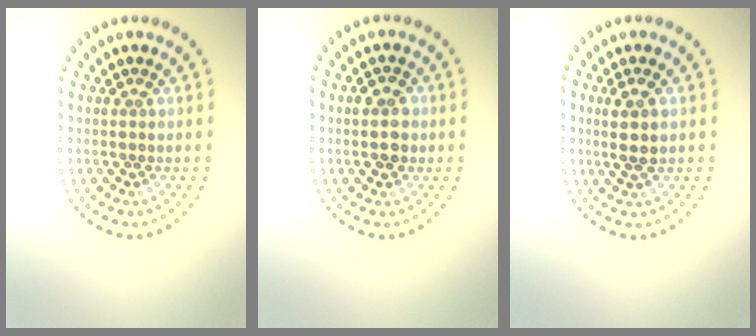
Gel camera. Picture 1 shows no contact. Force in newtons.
{"total": 2.8, "press": 2.8, "slide": 0.3}
{"total": 2.3, "press": 2.1, "slide": 0.8}